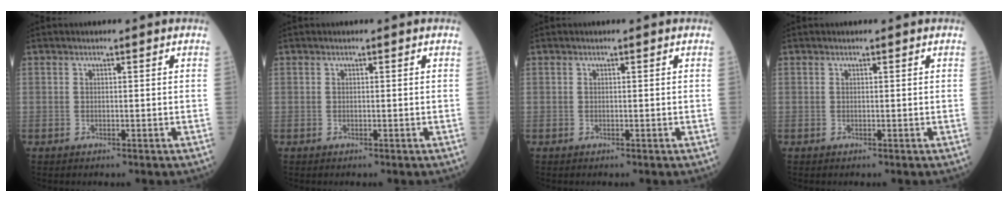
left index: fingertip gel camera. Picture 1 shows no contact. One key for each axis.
{"total": 0.0}
{"total": 0.0}
{"total": 0.0}